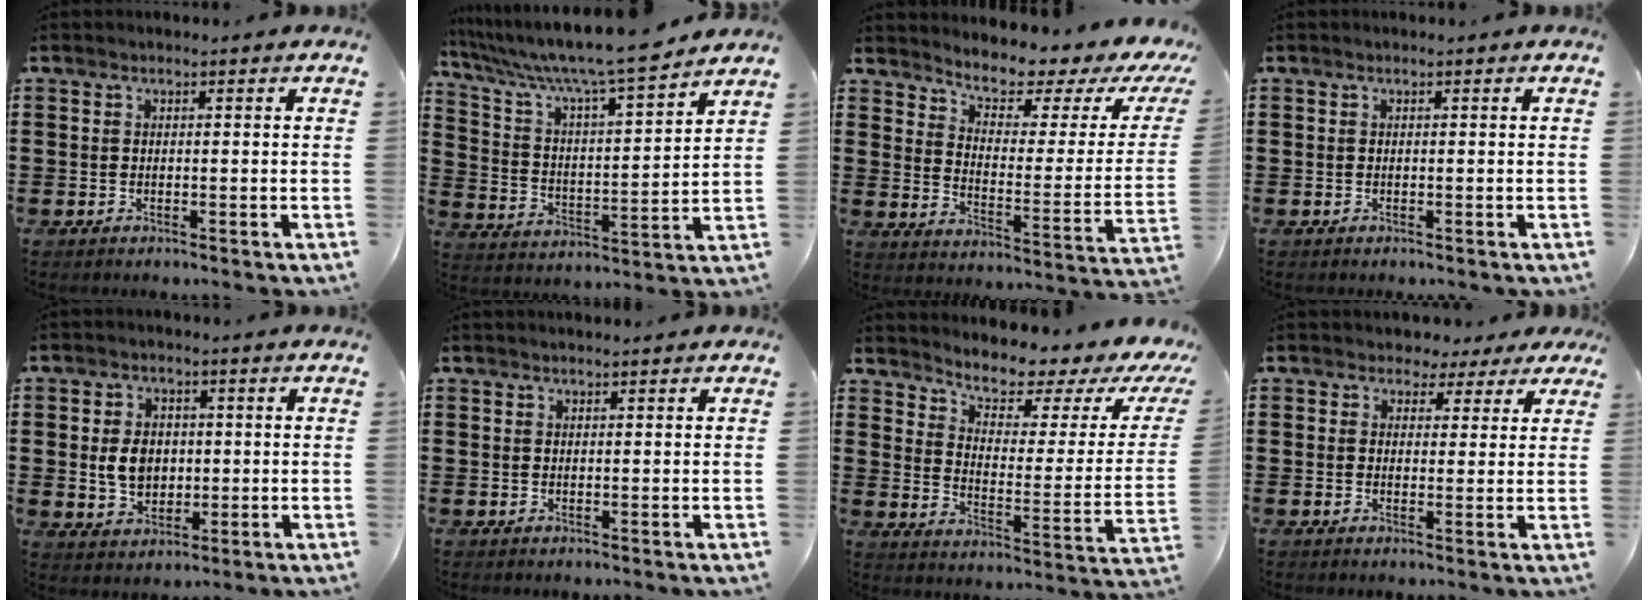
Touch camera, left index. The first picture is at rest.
{"total": 8.9, "force": [7.7, -0.2, 4.5], "torque": [-0.119, -0.055, 0.125]}
{"total": 4.4, "force": [3.8, 1.2, 1.8], "torque": [-0.054, -0.035, 0.055]}
{"total": 0.0}
{"total": 5.4, "force": [0.2, 3.9, 3.8], "torque": [-0.079, 0.006, -0.002]}
{"total": 0.7, "force": [0.5, -0.1, 0.4], "torque": [-0.007, -0.002, 0.011]}
{"total": 4.8, "force": [4.2, 1.4, 1.8], "torque": [-0.055, -0.036, 0.063]}
{"total": 2.7, "force": [1.7, 2.1, 0.5], "torque": [-0.016, 0.006, 0.028]}